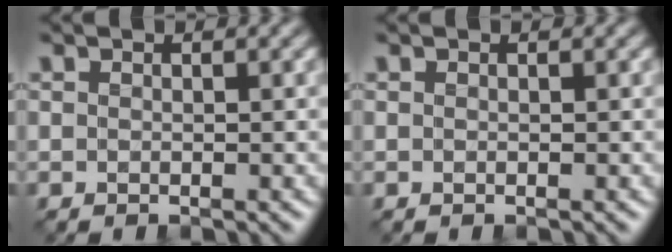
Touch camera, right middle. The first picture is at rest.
{"total": 0.0}